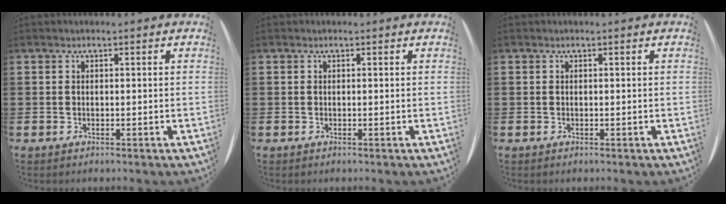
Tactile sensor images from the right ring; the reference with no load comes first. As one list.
[{"total": 0.0}, {"total": 0.0}]